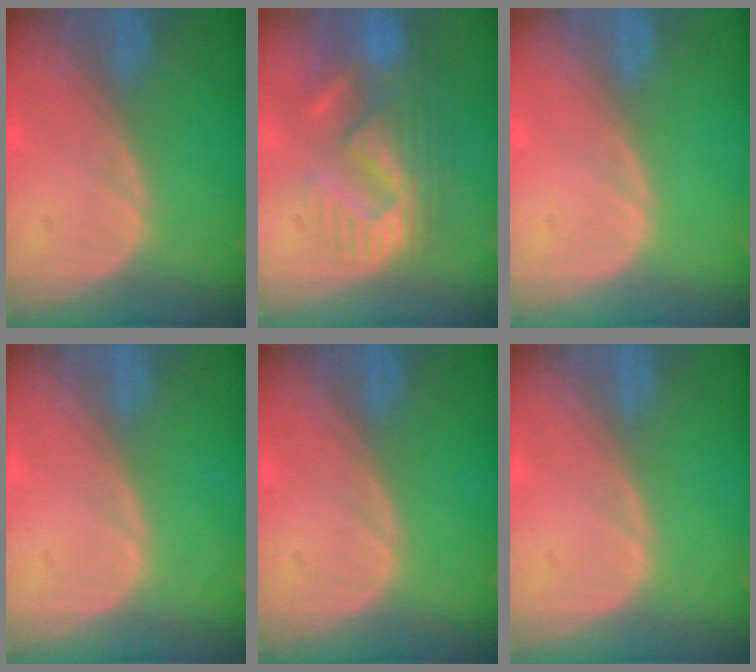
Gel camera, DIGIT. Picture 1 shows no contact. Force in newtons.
{"total": 10.9, "press": 9.6, "slide": 5.1}
{"total": 0.0}
{"total": 0.0}
{"total": 0.0}
{"total": 0.0}